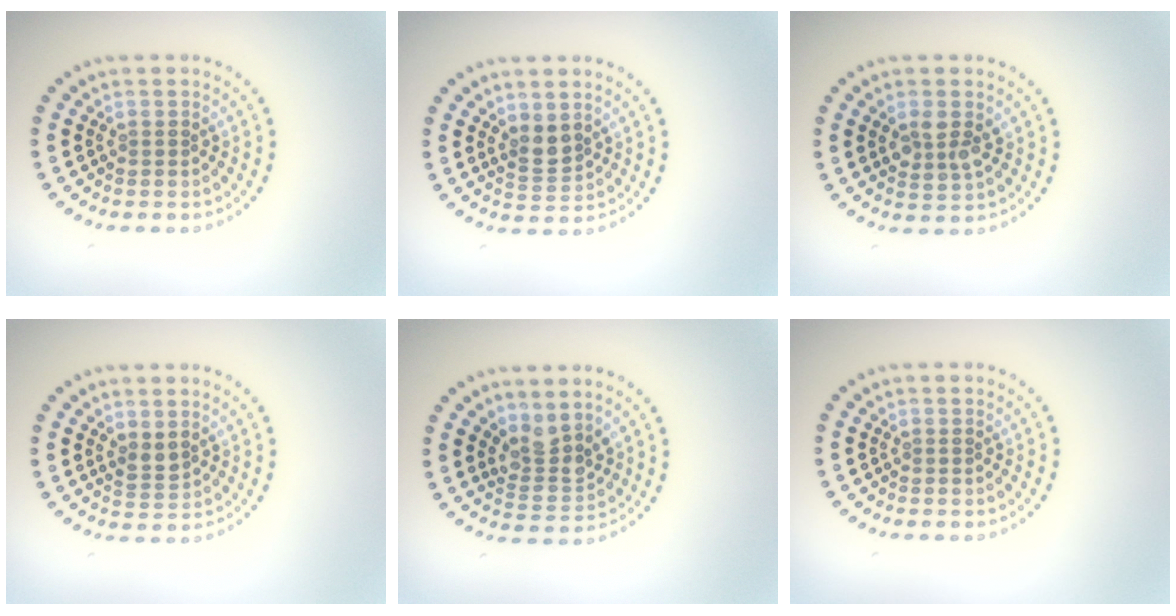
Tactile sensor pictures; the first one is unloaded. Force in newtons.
{"total": 2.1, "press": 1.7, "slide": 1.2}
{"total": 2.6, "press": 2.5, "slide": 0.7}
{"total": 1.4, "press": 1.1, "slide": 0.8}
{"total": 2.9, "press": 2.4, "slide": 1.6}
{"total": 0.0}